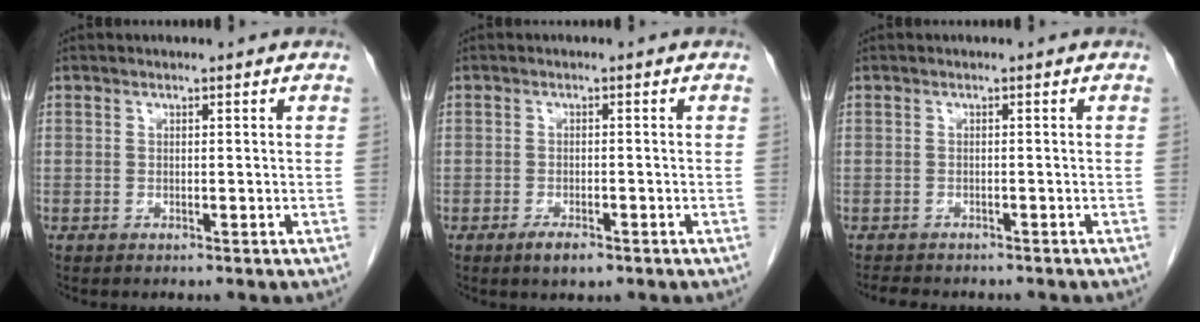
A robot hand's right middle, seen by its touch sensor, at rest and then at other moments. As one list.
[{"total": 2.7, "force": [-1.8, 0.9, 1.9], "torque": [-0.039, -0.003, -0.027]}, {"total": 5.6, "force": [-4.8, 1.9, 2.1], "torque": [-0.035, -0.006, -0.063]}]